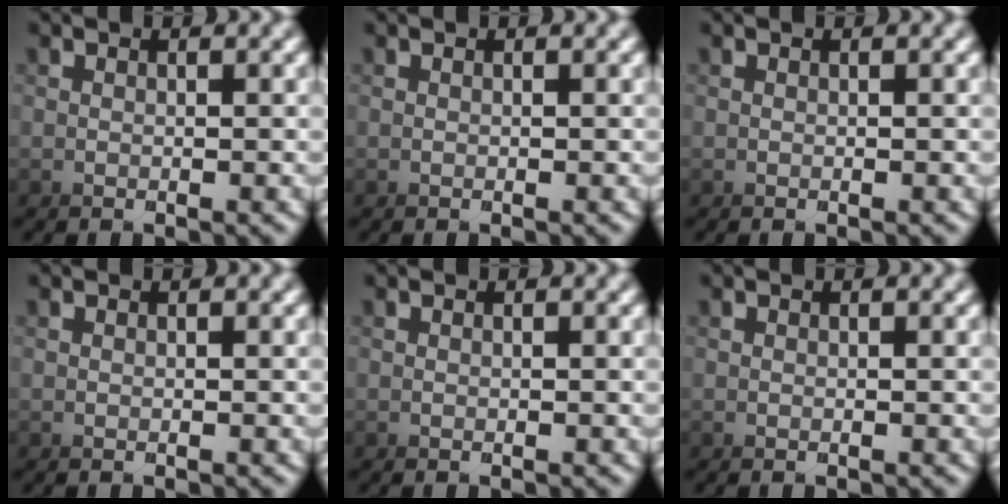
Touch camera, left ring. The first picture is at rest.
{"total": 0.0}
{"total": 0.0}
{"total": 0.0}
{"total": 0.0}
{"total": 0.0}